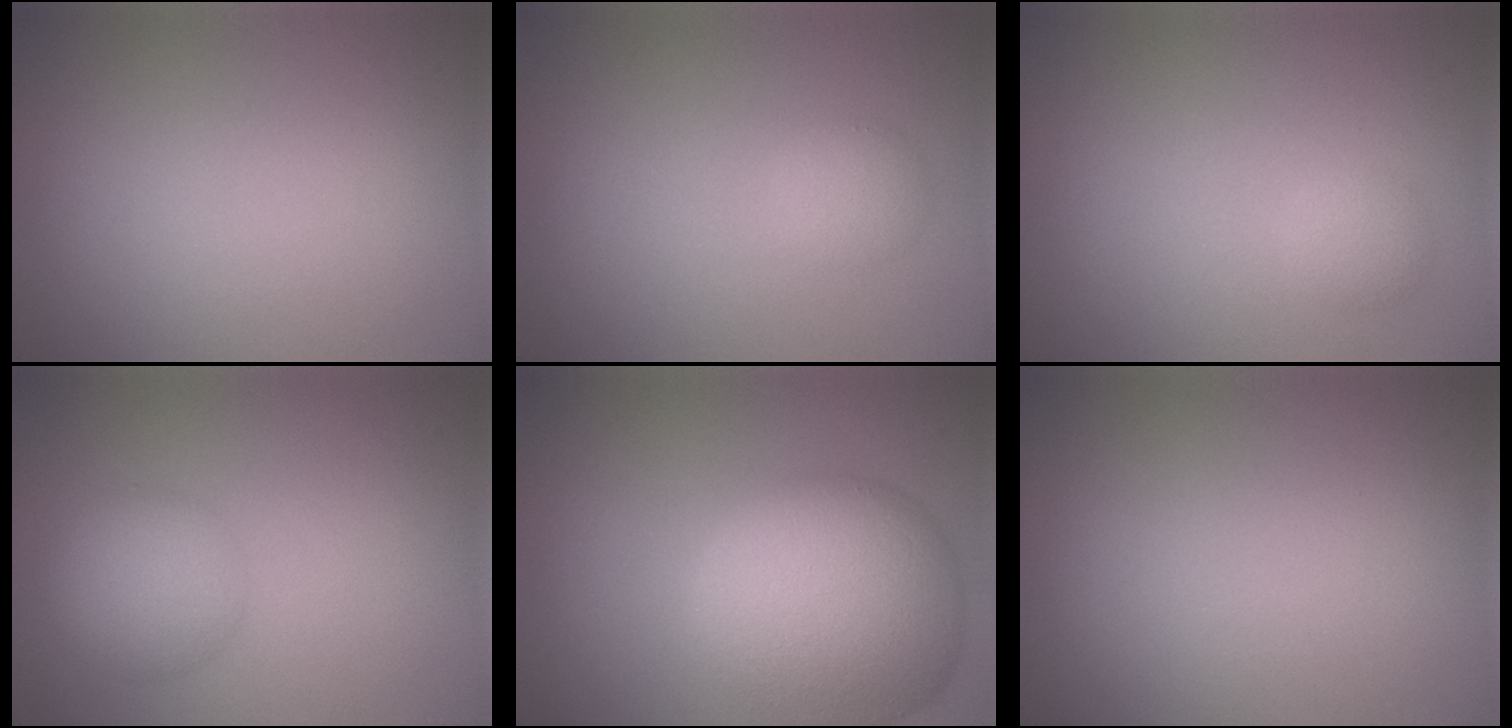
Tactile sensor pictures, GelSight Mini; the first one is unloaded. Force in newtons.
{"total": 1.6, "press": 1.6, "slide": 0.1}
{"total": 1.3, "press": 1.3, "slide": 0.0}
{"total": 3.5, "press": 3.5, "slide": 0.1}
{"total": 11.4, "press": 11.4, "slide": 0.6}
{"total": 0.0}